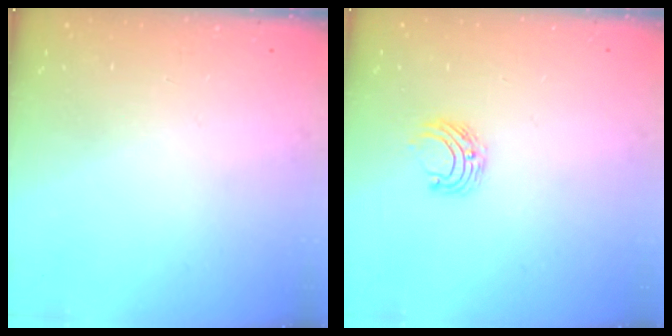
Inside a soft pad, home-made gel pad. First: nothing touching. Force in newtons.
{"total": 5.6, "press": 5.6, "slide": 0.5}